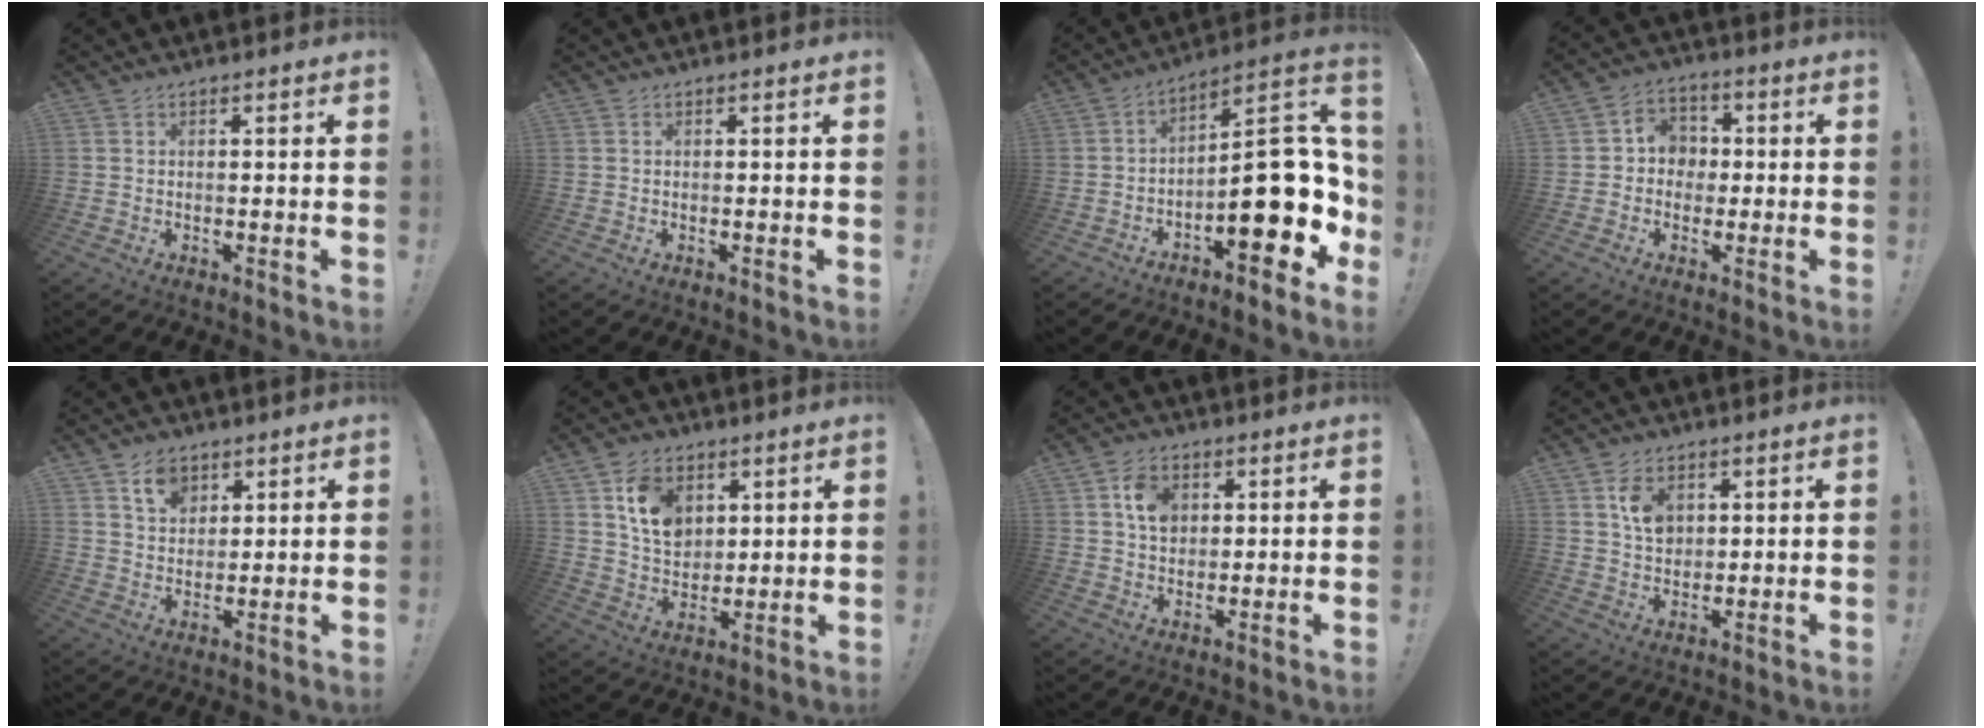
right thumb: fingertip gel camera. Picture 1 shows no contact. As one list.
[{"total": 0.0}, {"total": 18.9, "force": [-3.5, 8.8, 16.4], "torque": [-0.202, 0.022, -0.045]}, {"total": 6.8, "force": [-0.9, 6.4, 2.0], "torque": [-0.034, 0.020, -0.011]}, {"total": 7.3, "force": [4.4, 5.0, 3.0], "torque": [-0.044, -0.016, 0.080]}, {"total": 11.5, "force": [5.3, 8.4, 5.7], "torque": [-0.094, -0.014, 0.105]}, {"total": 7.7, "force": [2.5, 5.9, 4.4], "torque": [-0.069, 0.006, 0.048]}, {"total": 6.7, "force": [2.5, 5.0, 3.8], "torque": [-0.049, -0.005, 0.045]}]